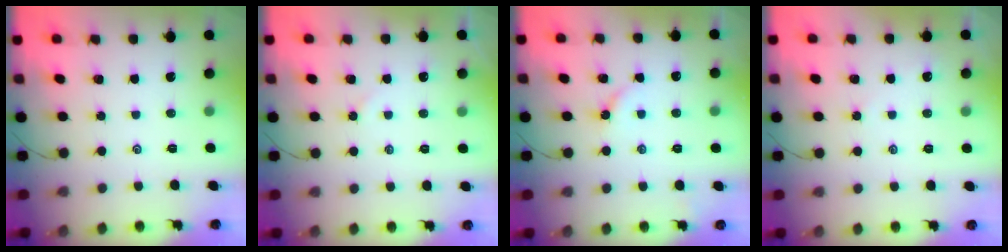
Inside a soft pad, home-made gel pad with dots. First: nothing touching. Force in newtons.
{"total": 3.8, "press": 3.8, "slide": 0.4}
{"total": 3.0, "press": 3.0, "slide": 0.4}
{"total": 1.4, "press": 1.4, "slide": 0.4}